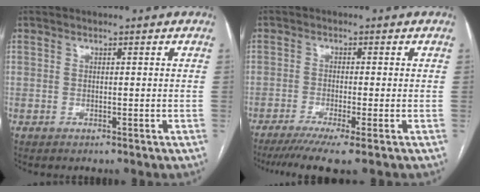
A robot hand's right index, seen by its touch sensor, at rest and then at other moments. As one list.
[{"total": 7.1, "force": [-5.0, -0.4, 5.1], "torque": [-0.078, -0.015, -0.081]}]